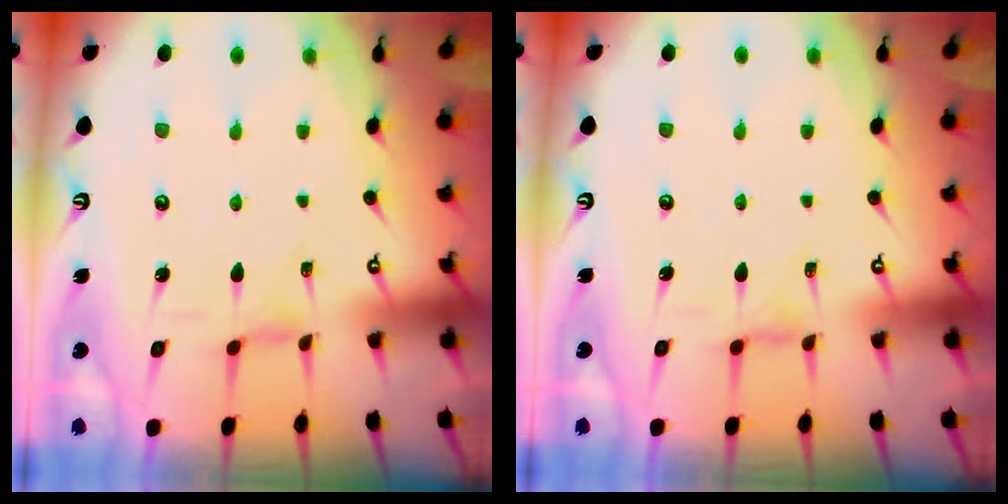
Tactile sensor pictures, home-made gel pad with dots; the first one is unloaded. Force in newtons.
{"total": 1.0, "press": 1.0, "slide": 0.3}